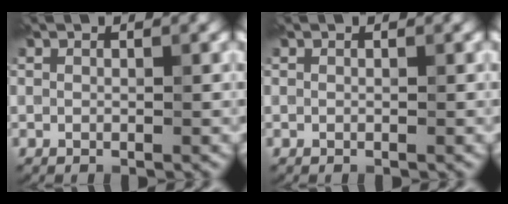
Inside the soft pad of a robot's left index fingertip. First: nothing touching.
{"total": 0.0}